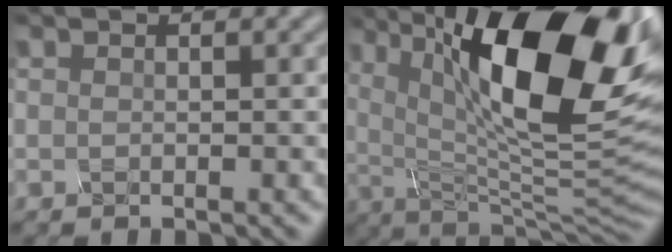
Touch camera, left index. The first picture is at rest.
{"total": 16.7, "force": [5.8, 5.4, 14.7], "torque": [-0.227, -0.003, 0.095]}